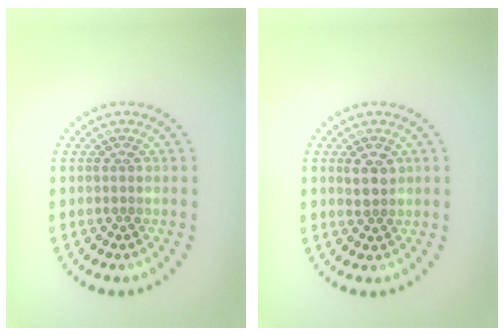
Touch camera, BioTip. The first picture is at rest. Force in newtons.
{"total": 1.7, "press": 1.5, "slide": 0.7}